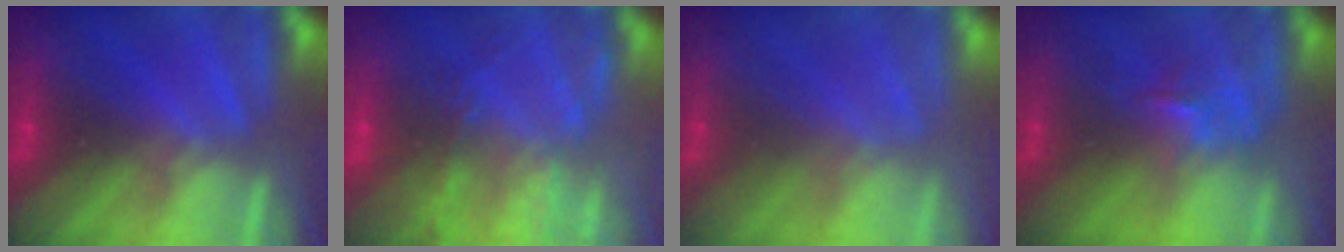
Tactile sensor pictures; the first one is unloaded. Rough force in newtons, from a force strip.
{"total": 7.6}
{"total": 1.8}
{"total": 2.4}